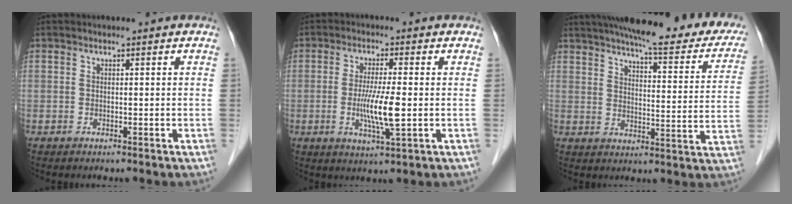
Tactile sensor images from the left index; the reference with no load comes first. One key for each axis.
{"total": 6.6, "fx": -0.9, "fy": 0.2, "fz": 6.6, "tx": -0.128, "ty": -0.019, "tz": -0.020}
{"total": 25.5, "fx": 21.0, "fy": 4.6, "fz": 13.8, "tx": -0.189, "ty": -0.019, "tz": 0.253}